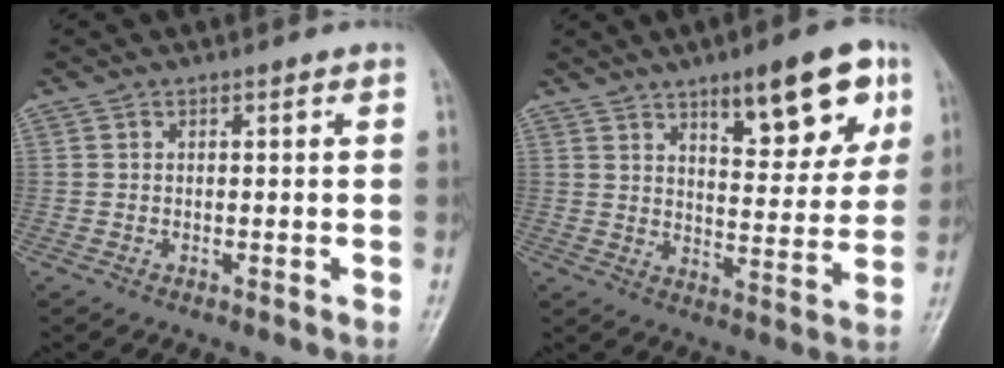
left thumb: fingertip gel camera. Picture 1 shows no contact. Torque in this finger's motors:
{"motor_torque": [0.52, 0.48, 0.49, -0.30, 0.14]}